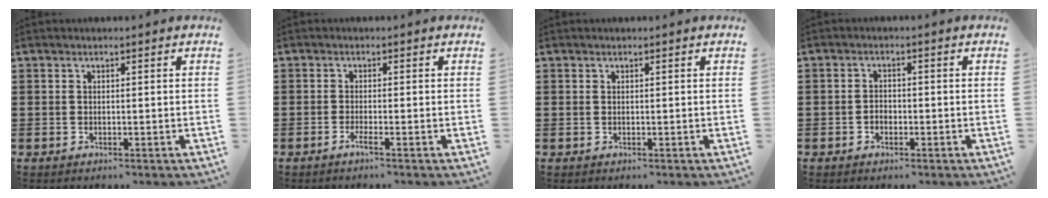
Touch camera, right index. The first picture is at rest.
{"total": 1.5, "force": [-1.0, -0.1, 1.1], "torque": [-0.027, -0.008, -0.021]}
{"total": 0.0}
{"total": 1.5, "force": [-0.8, 1.0, 0.8], "torque": [-0.016, 0.000, -0.017]}